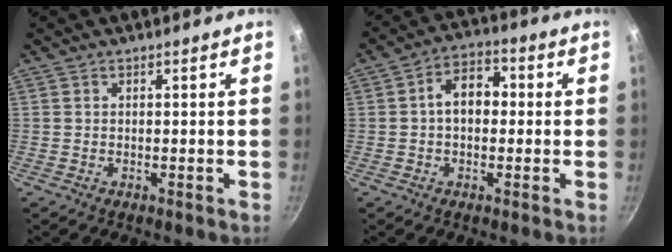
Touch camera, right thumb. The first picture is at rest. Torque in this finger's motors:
{"motor_torque": [0.70, 1.01, 0.68, -0.11, 0.07]}